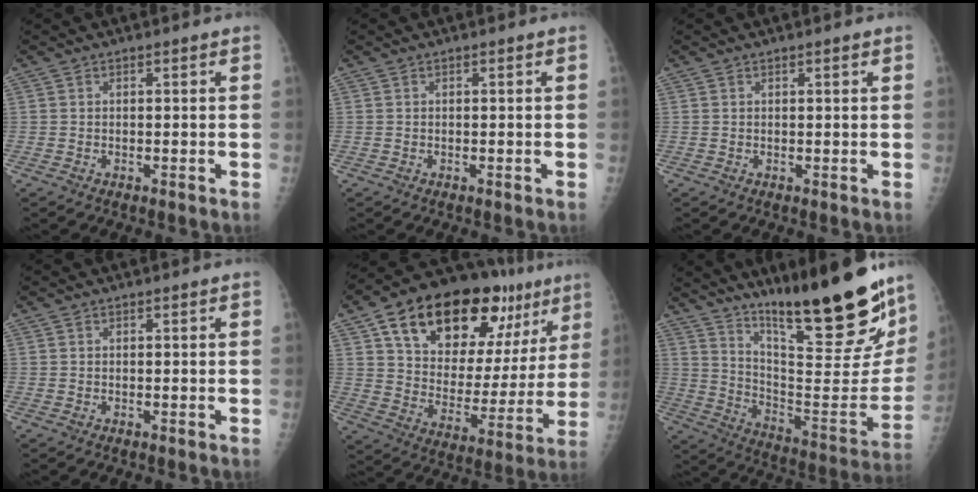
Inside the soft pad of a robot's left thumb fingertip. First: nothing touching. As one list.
[{"total": 0.0}, {"total": 0.8, "force": [0.5, 0.1, 0.6], "torque": [-0.007, -0.001, 0.007]}, {"total": 0.0}, {"total": 27.6, "force": [15.1, 14.4, 18.1], "torque": [-0.233, -0.021, 0.238]}, {"total": 27.5, "force": [19.8, 4.6, 18.6], "torque": [-0.256, -0.115, 0.310]}]